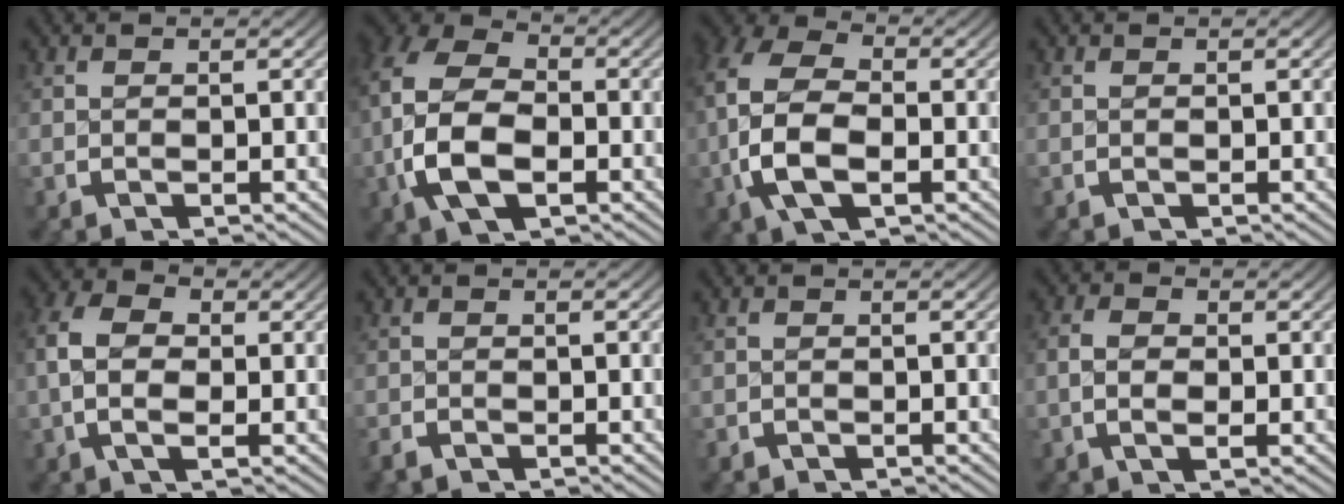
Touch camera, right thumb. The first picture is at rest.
{"total": 10.4, "force": [-0.6, 7.3, 7.4], "torque": [-0.167, -0.038, -0.001]}
{"total": 9.3, "force": [-0.5, 6.4, 6.7], "torque": [-0.164, -0.037, 0.000]}
{"total": 0.0}
{"total": 5.7, "force": [0.5, 4.0, 4.0], "torque": [-0.090, -0.013, 0.007]}
{"total": 1.3, "force": [-1.1, 0.6, 0.2], "torque": [-0.002, -0.004, -0.023]}
{"total": 0.9, "force": [-0.7, 0.6, -0.1], "torque": [-0.001, -0.006, -0.012]}
{"total": 2.2, "force": [-0.2, 1.4, 1.7], "torque": [-0.037, -0.007, -0.004]}